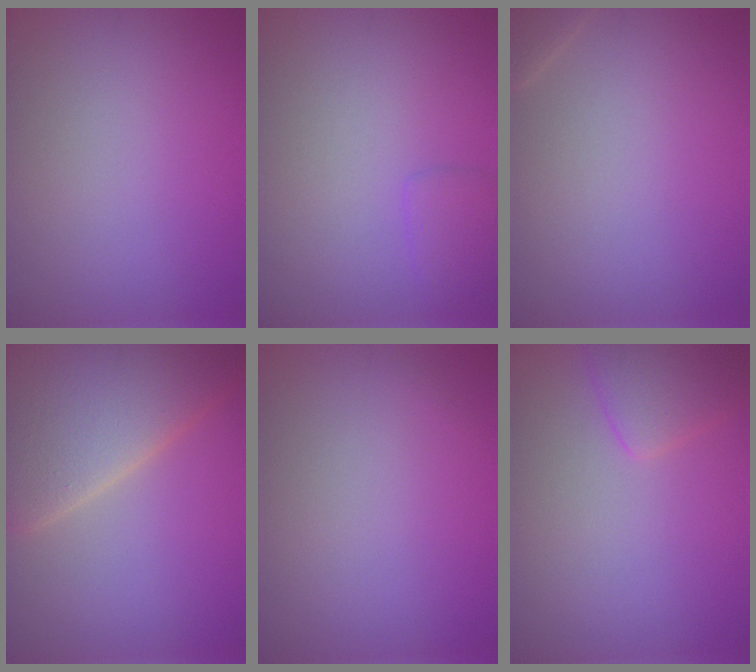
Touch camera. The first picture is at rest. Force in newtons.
{"total": 1.6, "press": 1.6, "slide": 0.1}
{"total": 1.1, "press": 1.1, "slide": 0.1}
{"total": 10.2, "press": 10.2, "slide": 0.5}
{"total": 0.0}
{"total": 2.6, "press": 2.6, "slide": 0.2}